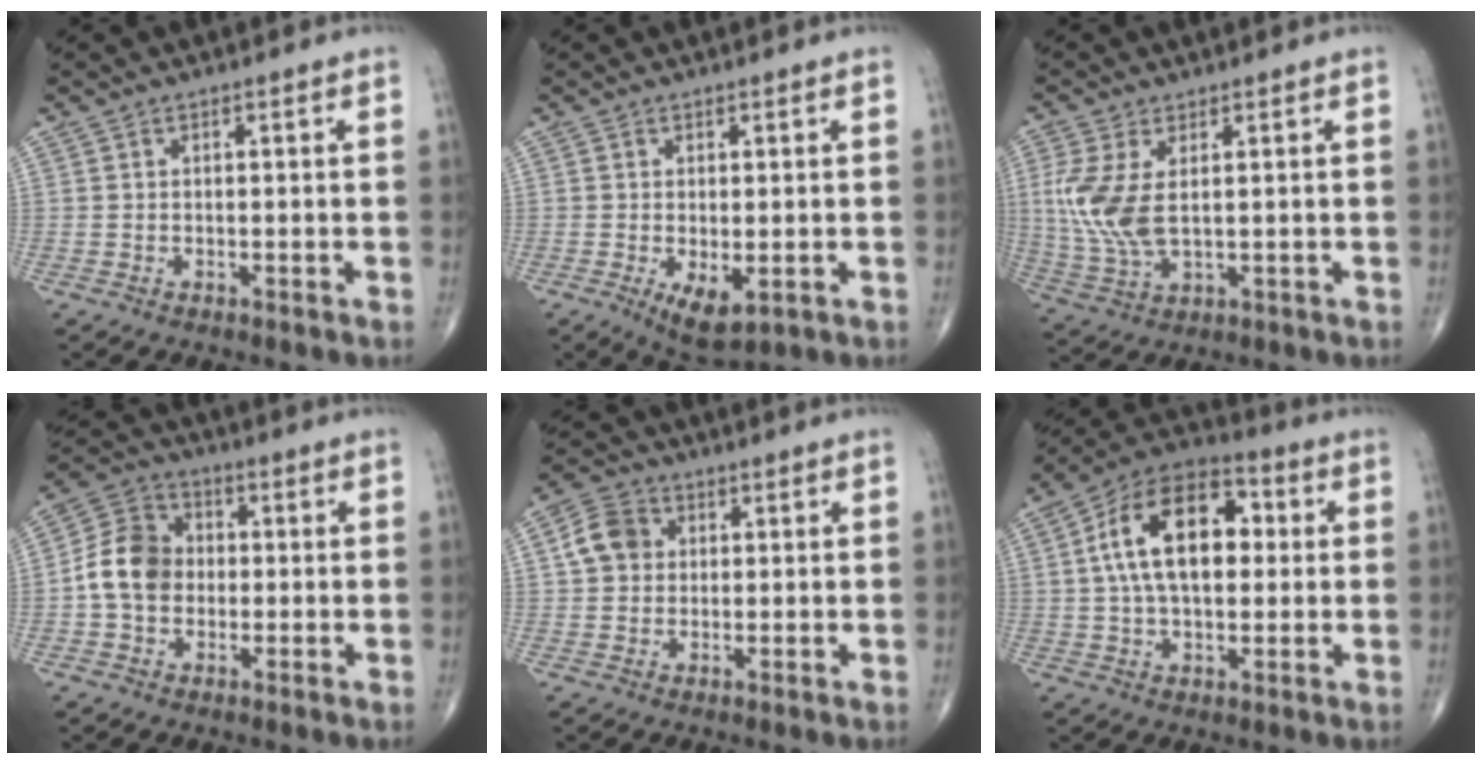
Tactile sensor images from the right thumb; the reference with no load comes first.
{"total": 5.8, "force": [-1.5, 2.7, 4.9], "torque": [-0.080, -0.016, -0.015]}
{"total": 10.0, "force": [1.5, 5.1, 8.5], "torque": [-0.201, -0.007, 0.041]}
{"total": 10.0, "force": [-0.7, 8.1, 5.7], "torque": [-0.091, 0.029, -0.024]}
{"total": 6.6, "force": [1.1, 5.6, 3.2], "torque": [-0.049, 0.010, 0.011]}
{"total": 17.9, "force": [2.8, 10.4, 14.3], "torque": [-0.222, 0.026, 0.039]}